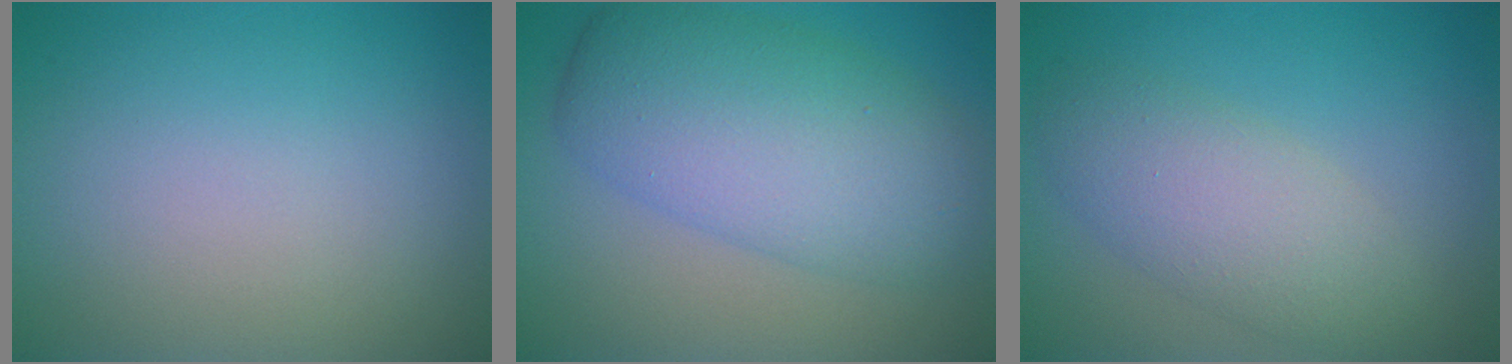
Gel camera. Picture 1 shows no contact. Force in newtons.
{"total": 8.2, "press": 8.2, "slide": 0.1}
{"total": 4.4, "press": 4.4, "slide": 0.0}